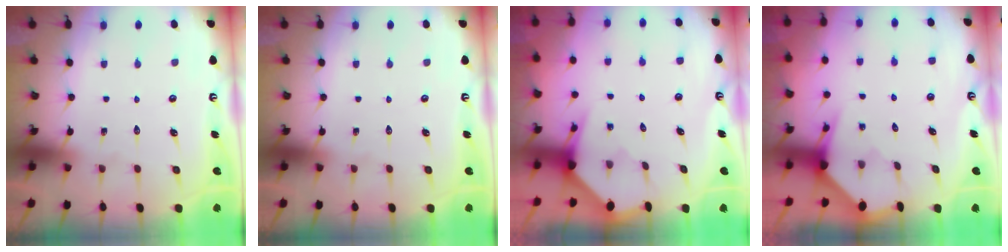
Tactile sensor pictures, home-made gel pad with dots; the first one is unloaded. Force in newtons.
{"total": 0.0}
{"total": 3.2, "press": 3.2, "slide": 0.3}
{"total": 3.2, "press": 3.2, "slide": 0.3}